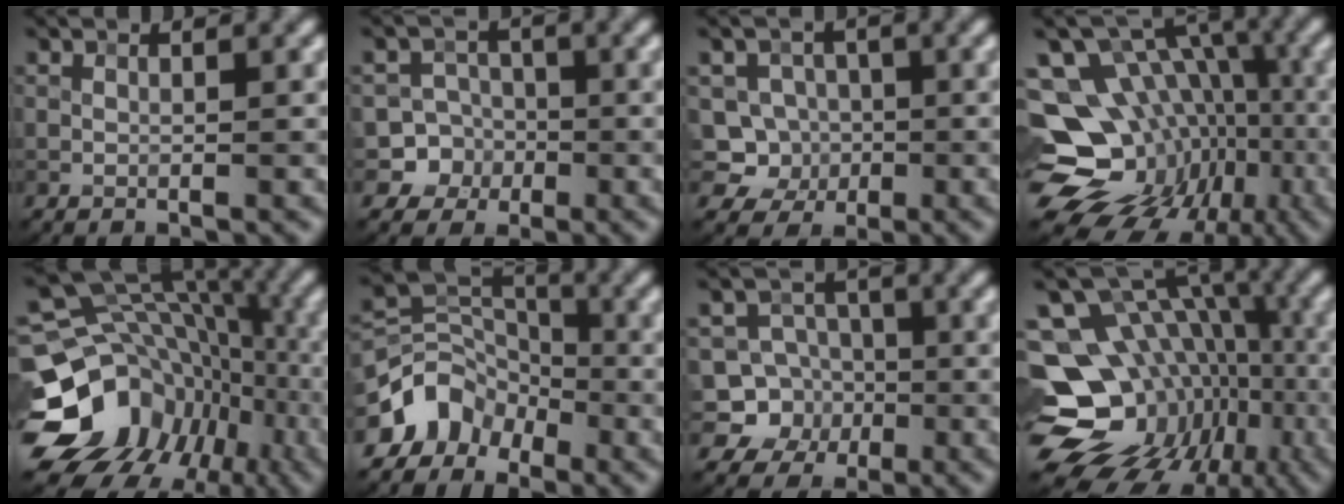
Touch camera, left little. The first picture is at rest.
{"total": 6.0, "force": [-2.0, 5.6, 0.8], "torque": [0.010, 0.014, -0.058]}
{"total": 4.4, "force": [-1.0, 4.1, 1.3], "torque": [0.002, 0.011, -0.039]}
{"total": 17.1, "force": [-4.4, 13.3, 9.7], "torque": [-0.166, 0.002, -0.044]}
{"total": 16.2, "force": [-5.7, 13.0, 8.0], "torque": [-0.147, -0.002, -0.078]}
{"total": 5.8, "force": [-3.8, 3.9, 2.0], "torque": [-0.027, 0.005, -0.080]}
{"total": 6.8, "force": [-1.7, 6.4, 1.5], "torque": [-0.015, 0.022, -0.059]}
{"total": 18.2, "force": [-4.7, 13.9, 10.7], "torque": [-0.182, -0.001, -0.045]}